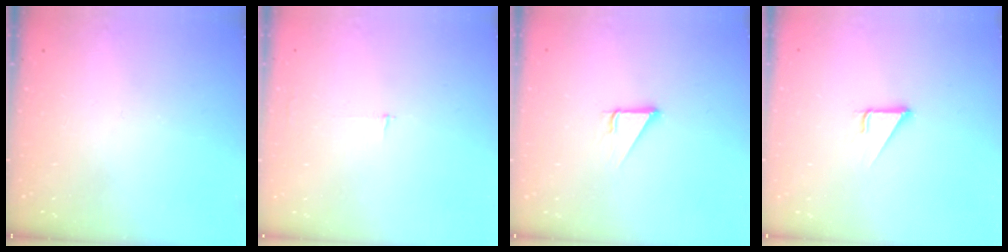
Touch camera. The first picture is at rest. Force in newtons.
{"total": 2.5, "press": 2.5, "slide": 0.2}
{"total": 3.7, "press": 3.7, "slide": 0.2}
{"total": 2.9, "press": 2.9, "slide": 0.1}